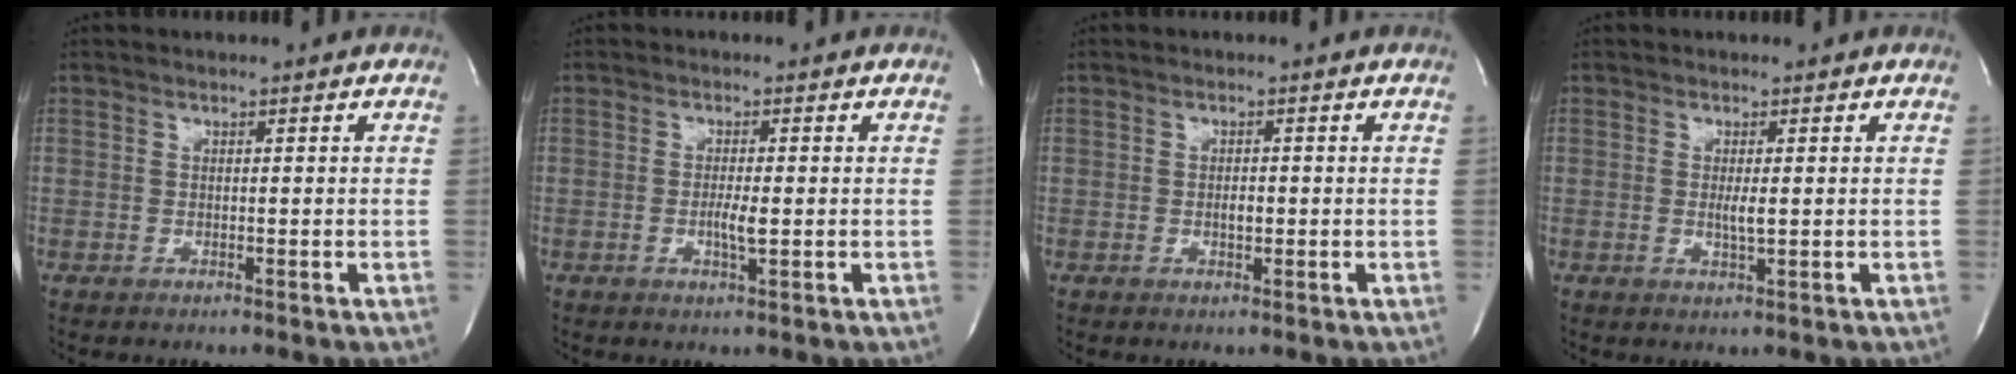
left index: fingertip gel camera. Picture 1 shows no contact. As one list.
[{"total": 2.4, "force": [-0.5, 0.2, 2.4], "torque": [-0.048, -0.006, -0.008]}, {"total": 1.3, "force": [-0.3, 0.6, 1.2], "torque": [-0.022, -0.001, -0.004]}, {"total": 1.9, "force": [0.0, 0.1, 1.9], "torque": [-0.039, -0.005, 0.000]}]